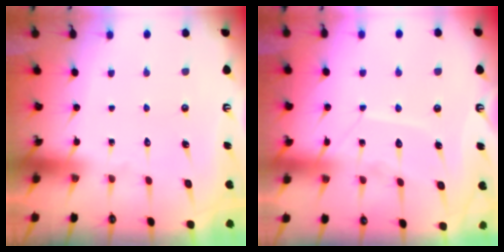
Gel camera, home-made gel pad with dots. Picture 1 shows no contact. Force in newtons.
{"total": 9.3, "press": 9.3, "slide": 0.7}